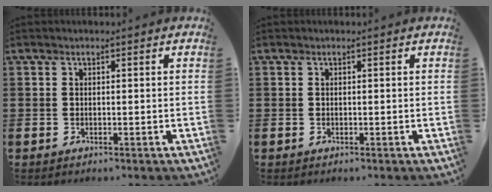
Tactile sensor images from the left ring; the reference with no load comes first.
{"total": 0.0}